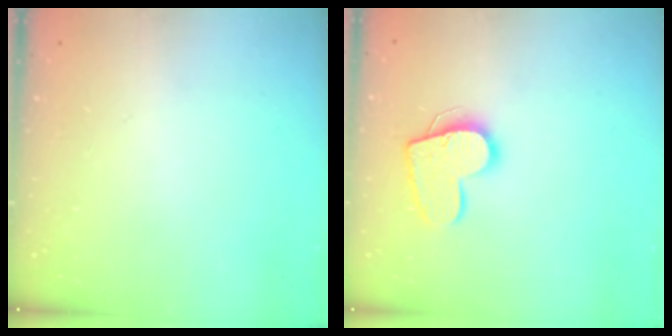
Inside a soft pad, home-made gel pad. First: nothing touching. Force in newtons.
{"total": 13.9, "press": 13.8, "slide": 1.1}